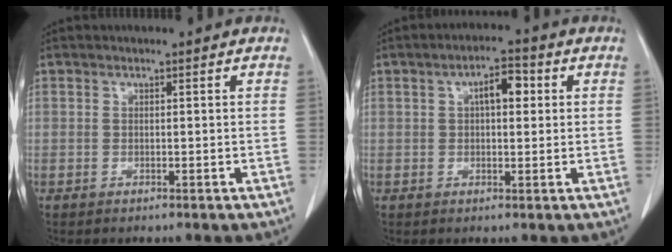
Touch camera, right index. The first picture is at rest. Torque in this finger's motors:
{"motor_torque": [0.22, -0.01, 0.09, 0.05]}